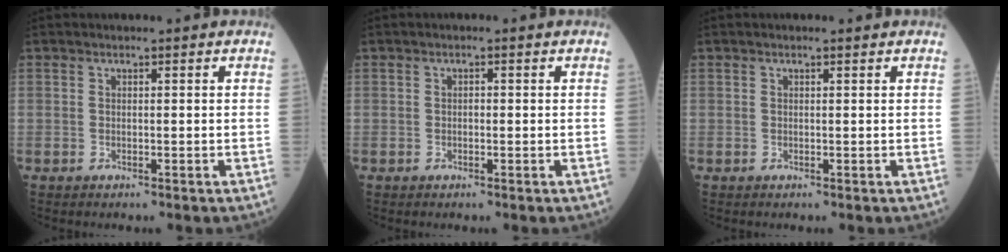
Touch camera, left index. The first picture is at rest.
{"total": 0.5, "force": [-0.2, 0.3, 0.4], "torque": [-0.006, -0.001, -0.005]}
{"total": 0.0}